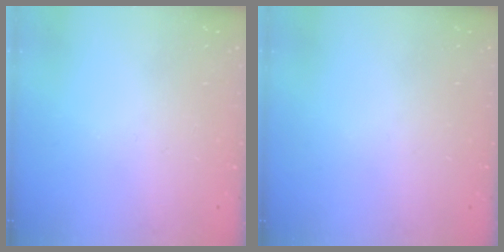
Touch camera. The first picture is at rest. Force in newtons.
{"total": 0.0}